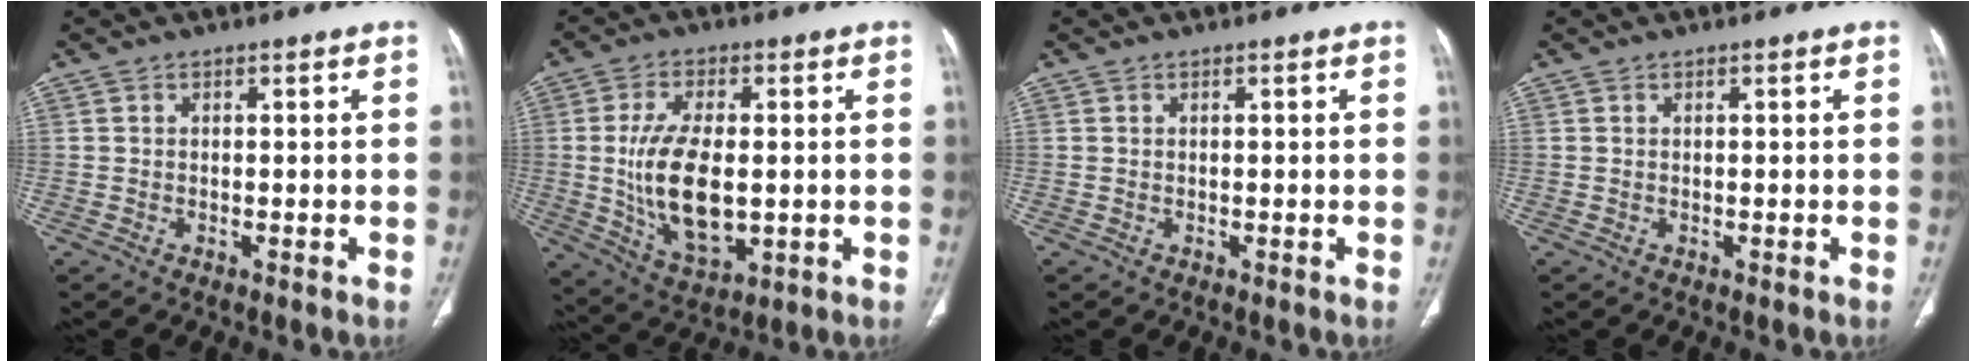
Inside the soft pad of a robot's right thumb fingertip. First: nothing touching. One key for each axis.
{"total": 14.2, "fx": -0.5, "fy": 7.1, "fz": 12.2, "tx": -0.228, "ty": -0.013, "tz": 0.003}
{"total": 0.0}
{"total": 0.0}